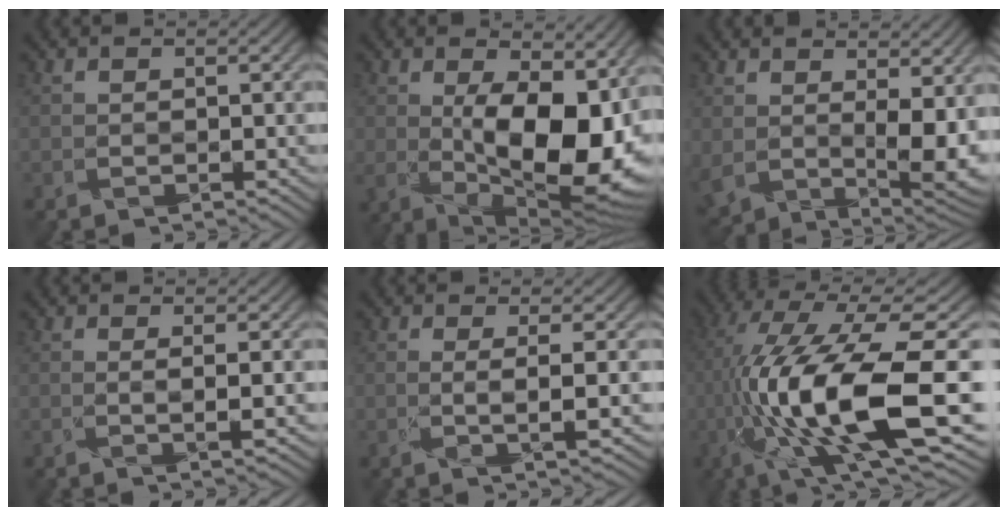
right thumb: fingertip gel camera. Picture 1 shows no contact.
{"total": 14.4, "force": [0.1, 7.5, 12.3], "torque": [-0.189, -0.021, 0.005]}
{"total": 8.7, "force": [1.7, 4.9, 7.0], "torque": [-0.143, -0.033, 0.050]}
{"total": 1.2, "force": [-0.1, 0.0, 1.2], "torque": [-0.014, 0.007, -0.007]}
{"total": 2.1, "force": [-0.2, -0.1, 2.1], "torque": [-0.034, 0.005, -0.005]}
{"total": 17.2, "force": [-4.1, 5.3, 15.9], "torque": [-0.306, 0.002, -0.063]}